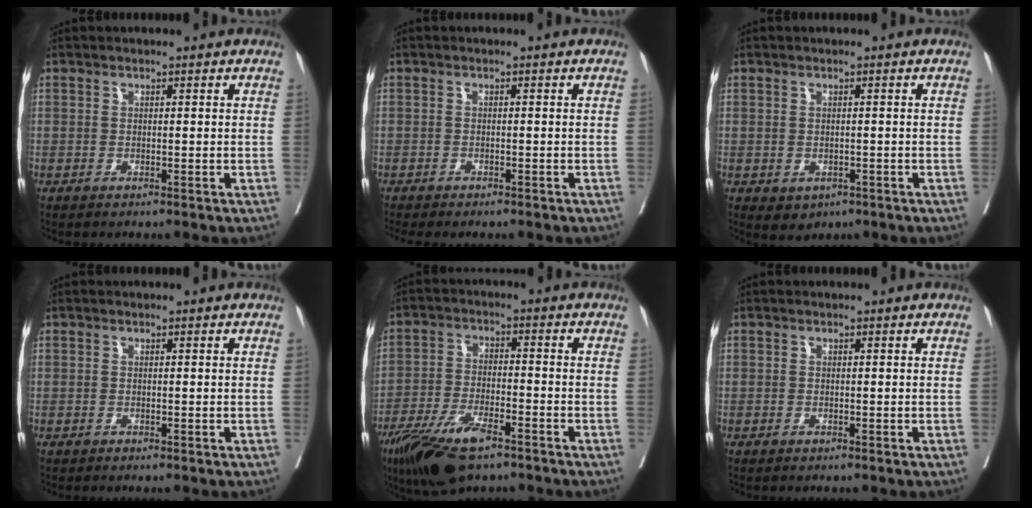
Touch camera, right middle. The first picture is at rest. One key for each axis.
{"total": 4.5, "fx": -3.8, "fy": 0.8, "fz": 2.1, "tx": -0.026, "ty": -0.010, "tz": -0.051}
{"total": 2.4, "fx": -0.9, "fy": 1.9, "fz": 1.1, "tx": -0.015, "ty": -0.002, "tz": 0.000}
{"total": 0.0}
{"total": 11.5, "fx": -7.7, "fy": 3.2, "fz": 7.9, "tx": -0.151, "ty": -0.023, "tz": -0.137}
{"total": 0.0}